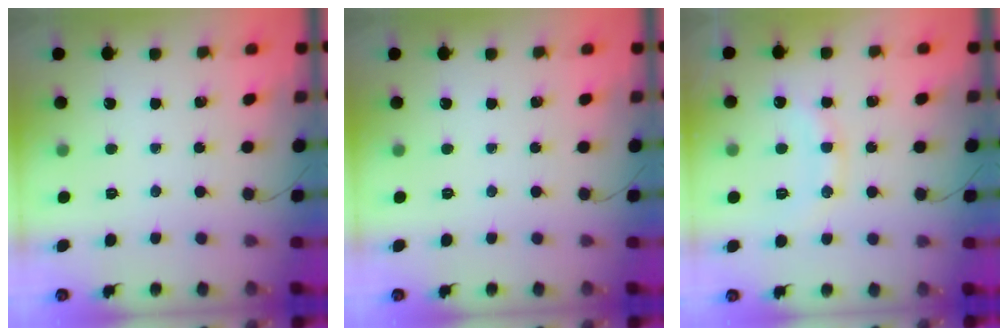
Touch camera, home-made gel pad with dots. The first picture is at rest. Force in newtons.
{"total": 0.0}
{"total": 12.1, "press": 12.1, "slide": 0.9}